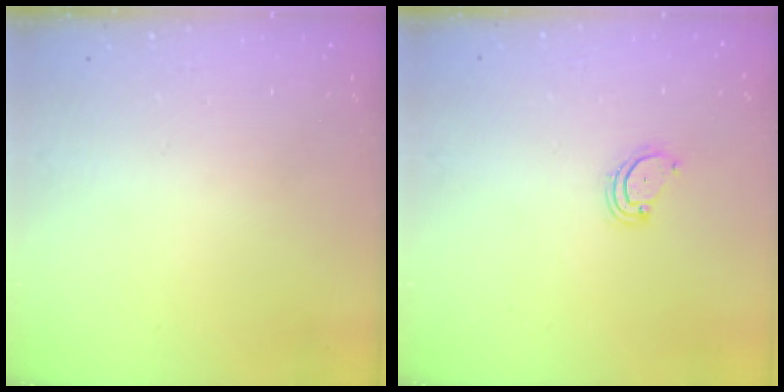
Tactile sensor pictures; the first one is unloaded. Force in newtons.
{"total": 3.0, "press": 3.0, "slide": 0.4}